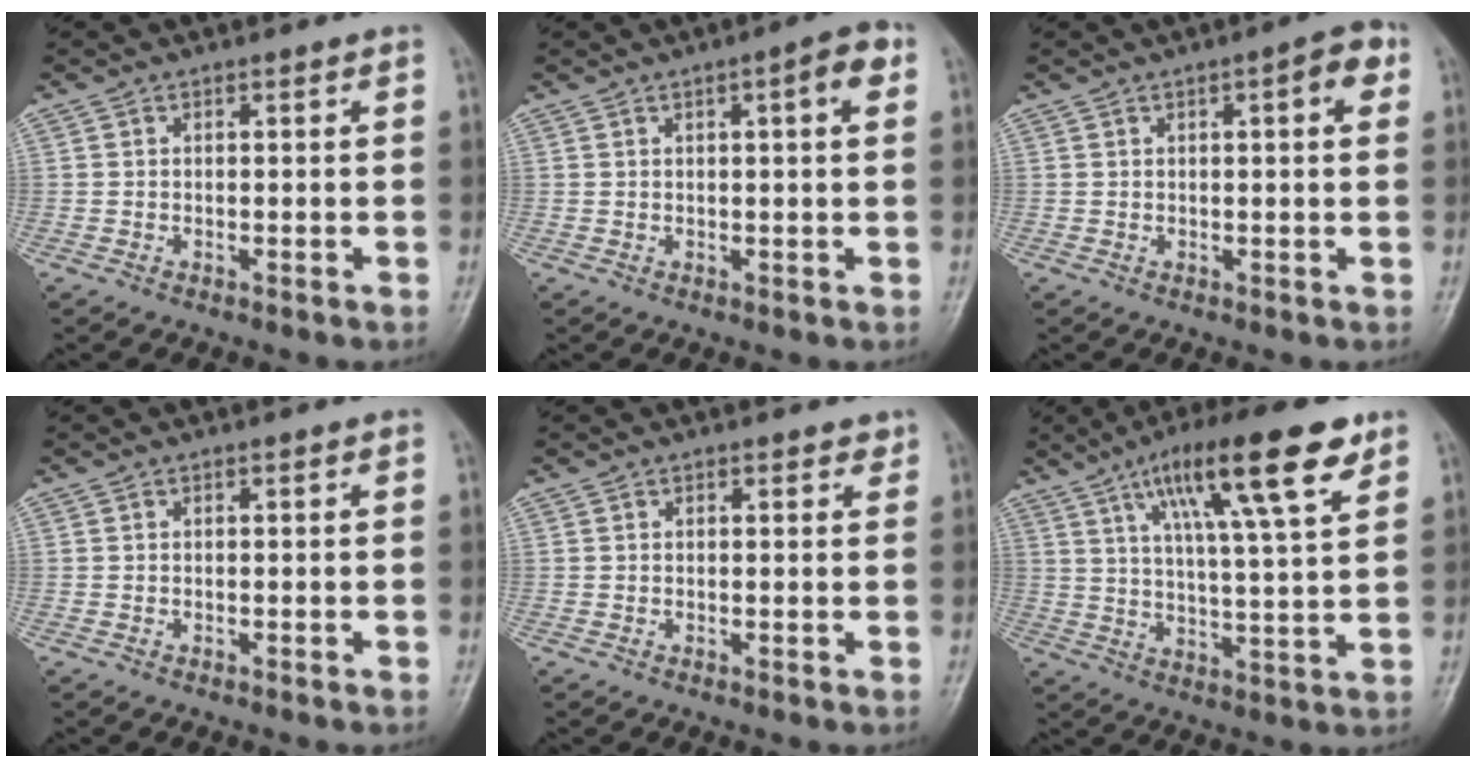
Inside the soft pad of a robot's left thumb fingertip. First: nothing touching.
{"total": 4.9, "force": [1.7, 1.0, 4.5], "torque": [-0.059, 0.007, 0.020]}
{"total": 5.0, "force": [1.7, 1.5, 4.4], "torque": [-0.050, 0.006, 0.017]}
{"total": 0.0}
{"total": 1.5, "force": [1.1, 0.7, 0.7], "torque": [0.002, -0.005, 0.009]}
{"total": 17.8, "force": [9.4, 3.6, 14.6], "torque": [-0.223, -0.022, 0.152]}